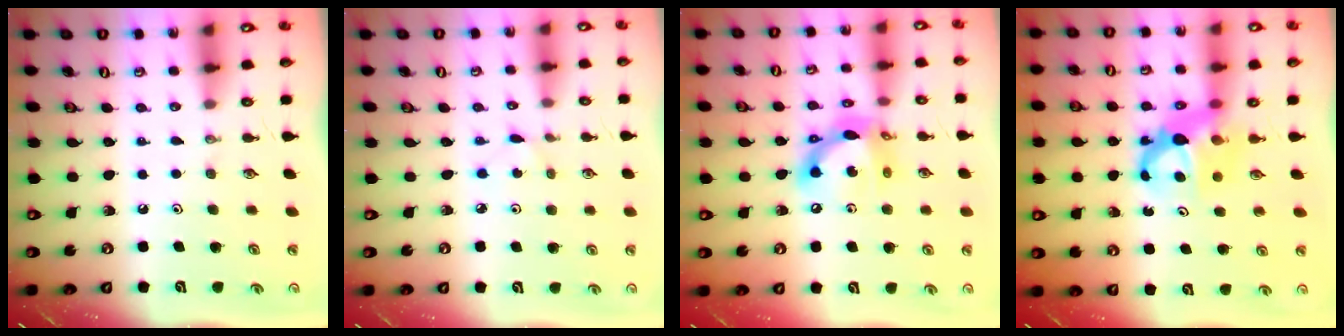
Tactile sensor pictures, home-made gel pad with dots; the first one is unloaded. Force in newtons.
{"total": 1.5, "press": 1.4, "slide": 0.2}
{"total": 13.9, "press": 13.8, "slide": 0.9}
{"total": 6.6, "press": 6.6, "slide": 0.5}